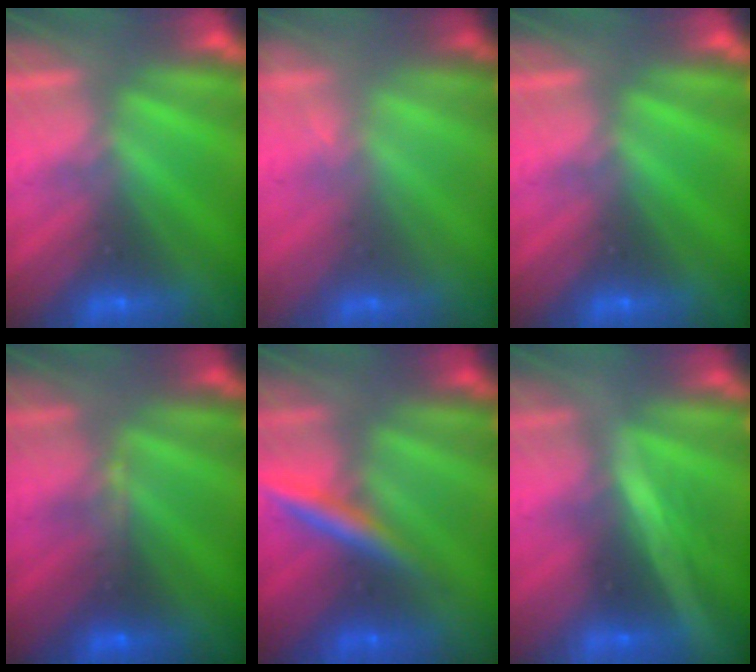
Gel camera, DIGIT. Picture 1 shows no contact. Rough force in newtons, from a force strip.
{"total": 1.5}
{"total": 0.0}
{"total": 2.9}
{"total": 2.4}
{"total": 1.7}